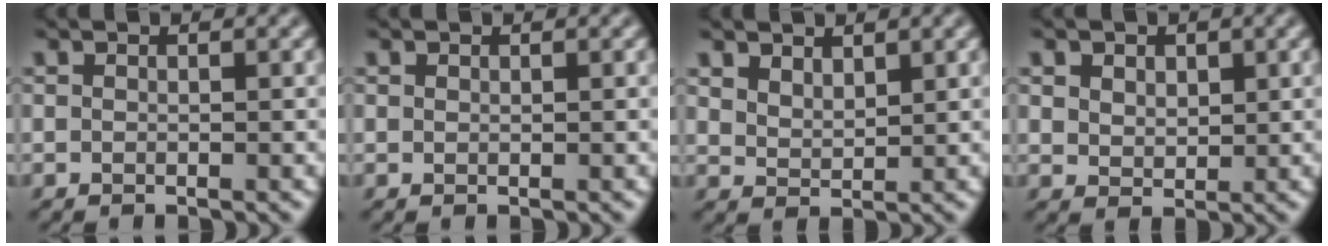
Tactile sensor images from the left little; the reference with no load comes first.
{"total": 0.0}
{"total": 2.0, "force": [1.5, 1.0, 0.8], "torque": [-0.026, -0.002, 0.032]}
{"total": 3.2, "force": [1.6, 2.3, 1.6], "torque": [-0.051, 0.004, 0.030]}